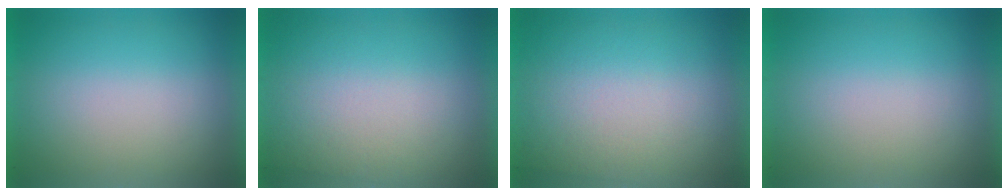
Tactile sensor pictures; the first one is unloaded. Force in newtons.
{"total": 2.6}
{"total": 2.8}
{"total": 0.0}